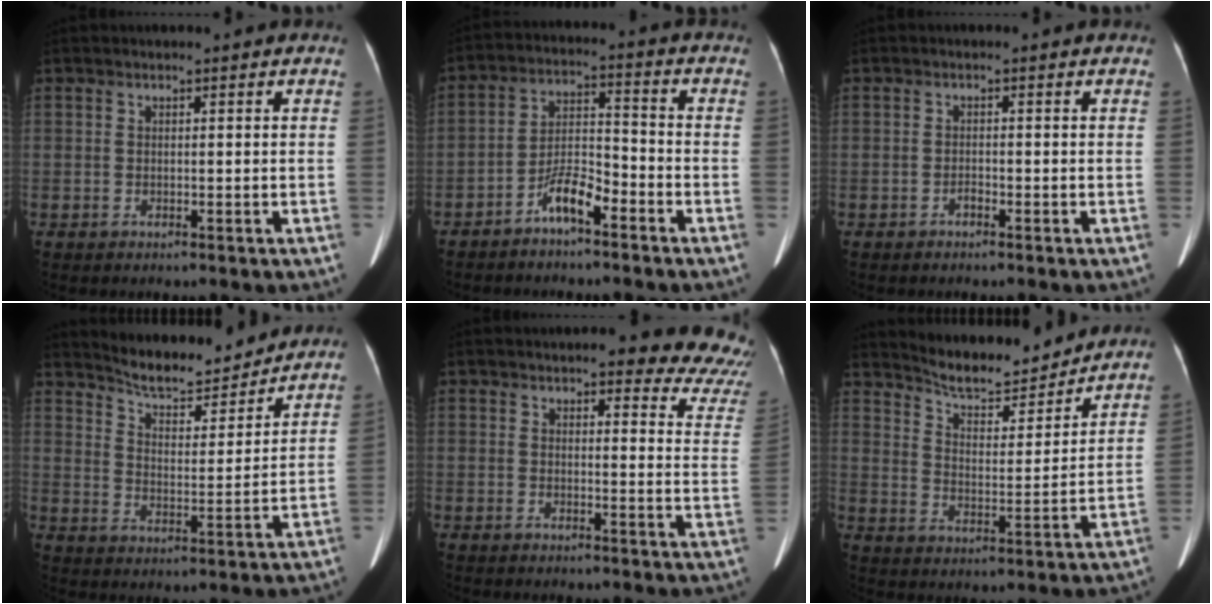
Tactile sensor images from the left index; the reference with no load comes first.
{"total": 6.5, "force": [-4.4, 1.5, 4.5], "torque": [-0.092, 0.010, -0.083]}
{"total": 0.8, "force": [-0.7, 0.2, 0.4], "torque": [-0.005, 0.001, -0.012]}
{"total": 10.8, "force": [10.5, 1.5, 2.4], "torque": [-0.041, -0.001, 0.168]}
{"total": 15.0, "force": [13.5, 3.2, 5.7], "torque": [-0.025, -0.053, 0.119]}
{"total": 11.1, "force": [10.7, 1.4, 2.4], "torque": [-0.045, -0.001, 0.173]}